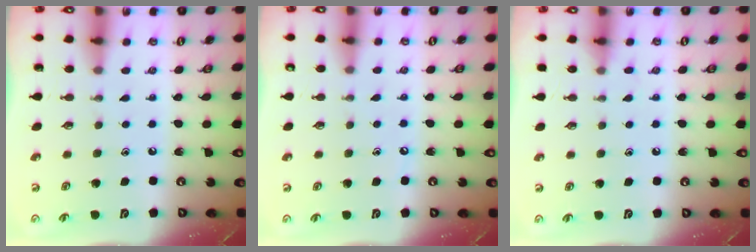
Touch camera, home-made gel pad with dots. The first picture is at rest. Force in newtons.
{"total": 3.0, "press": 3.0, "slide": 0.4}
{"total": 5.8, "press": 5.8, "slide": 0.8}